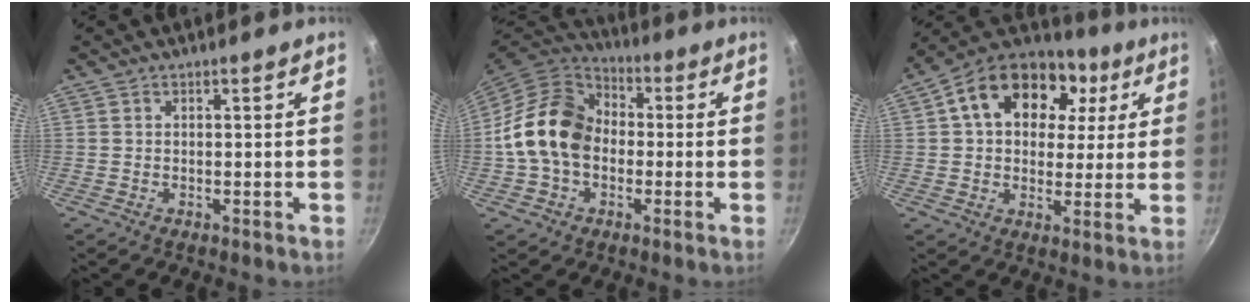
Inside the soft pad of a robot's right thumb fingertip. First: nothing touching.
{"total": 16.1, "force": [-0.8, 12.3, 10.4], "torque": [-0.160, 0.036, -0.029]}
{"total": 20.4, "force": [6.4, 14.3, 13.0], "torque": [-0.208, 0.021, 0.092]}